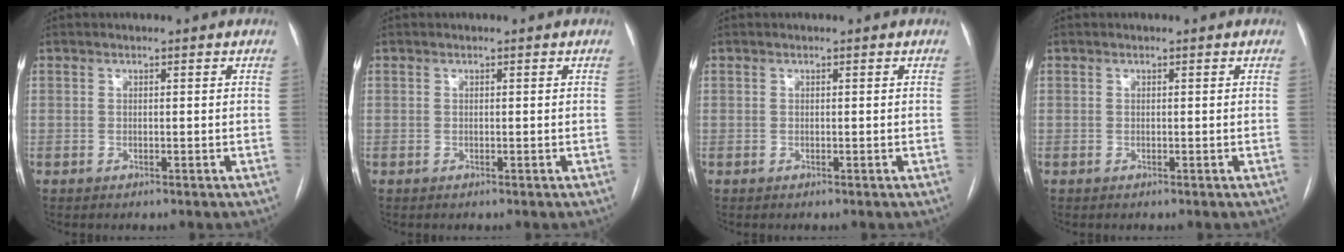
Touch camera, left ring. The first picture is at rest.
{"total": 0.0}
{"total": 0.0}
{"total": 0.0}